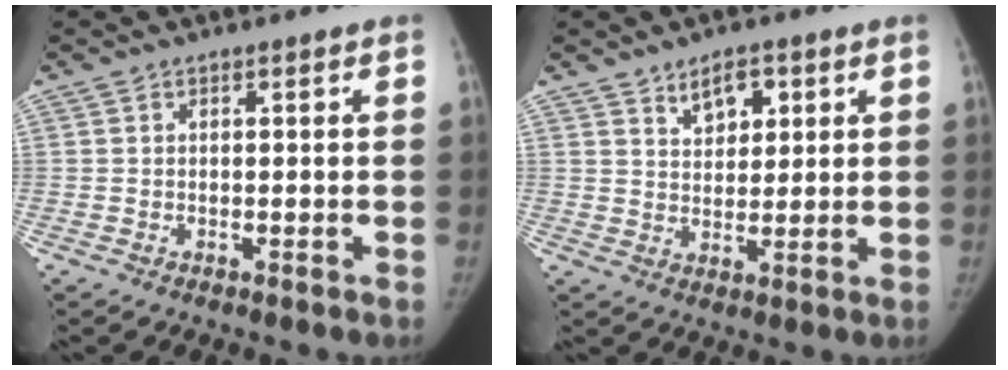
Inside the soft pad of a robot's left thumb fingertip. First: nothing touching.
{"total": 5.4, "force": [3.0, 3.1, 3.2], "torque": [-0.028, -0.019, 0.050]}